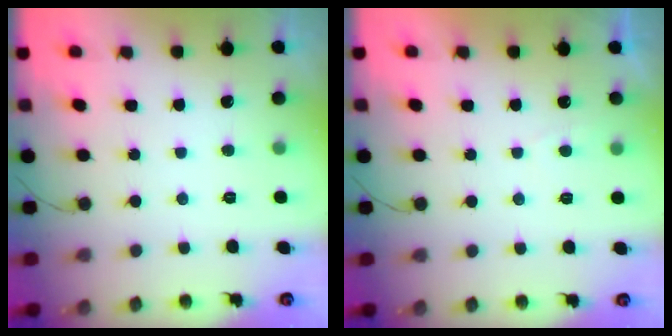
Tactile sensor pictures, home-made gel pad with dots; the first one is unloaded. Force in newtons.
{"total": 0.9, "press": 0.7, "slide": 0.5}